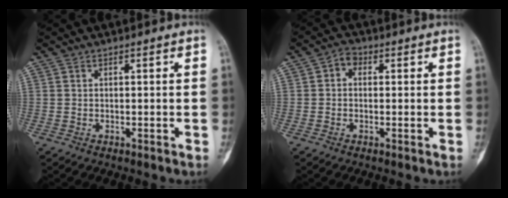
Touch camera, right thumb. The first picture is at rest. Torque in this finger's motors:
{"motor_torque": [-0.05, 0.70, 0.08, -0.28, 0.03]}